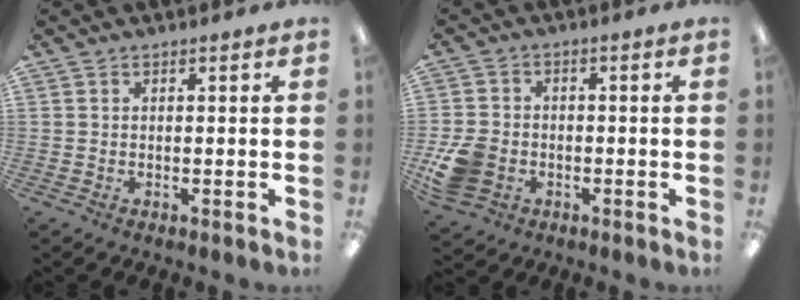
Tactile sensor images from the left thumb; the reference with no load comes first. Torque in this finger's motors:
{"motor_torque": [-0.73, 1.00, -0.20, 0.30, 0.07]}